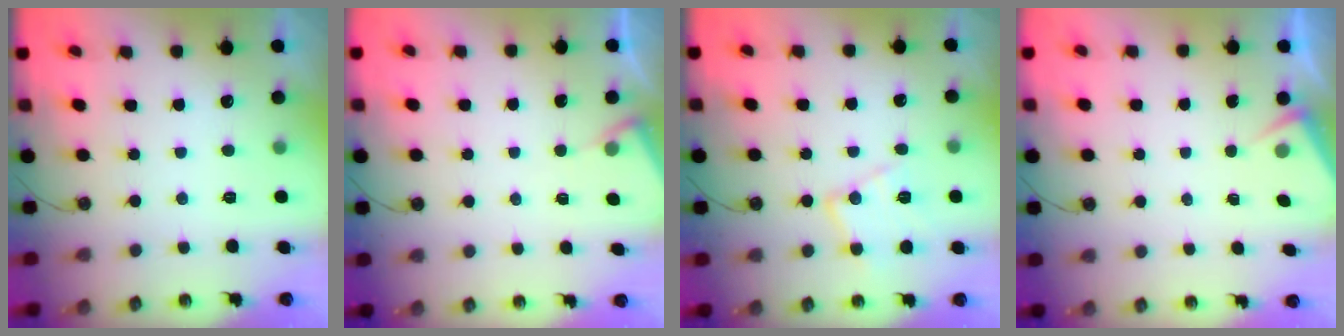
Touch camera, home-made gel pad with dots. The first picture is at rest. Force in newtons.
{"total": 4.0, "press": 4.0, "slide": 0.4}
{"total": 12.5, "press": 12.5, "slide": 0.9}
{"total": 2.5, "press": 2.5, "slide": 0.4}